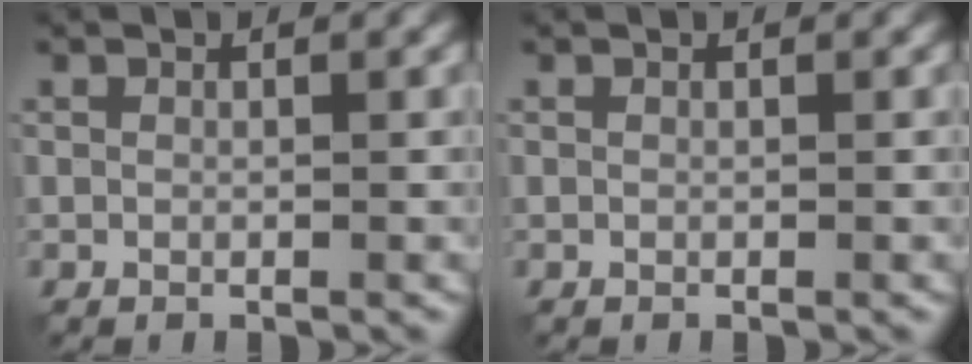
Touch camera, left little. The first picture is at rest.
{"total": 0.0}